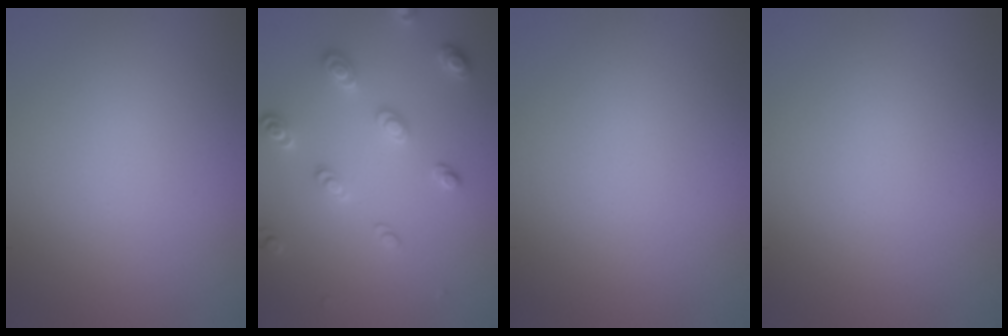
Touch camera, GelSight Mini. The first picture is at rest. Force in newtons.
{"total": 2.9, "press": 2.7, "slide": 1.0}
{"total": 0.0}
{"total": 0.0}